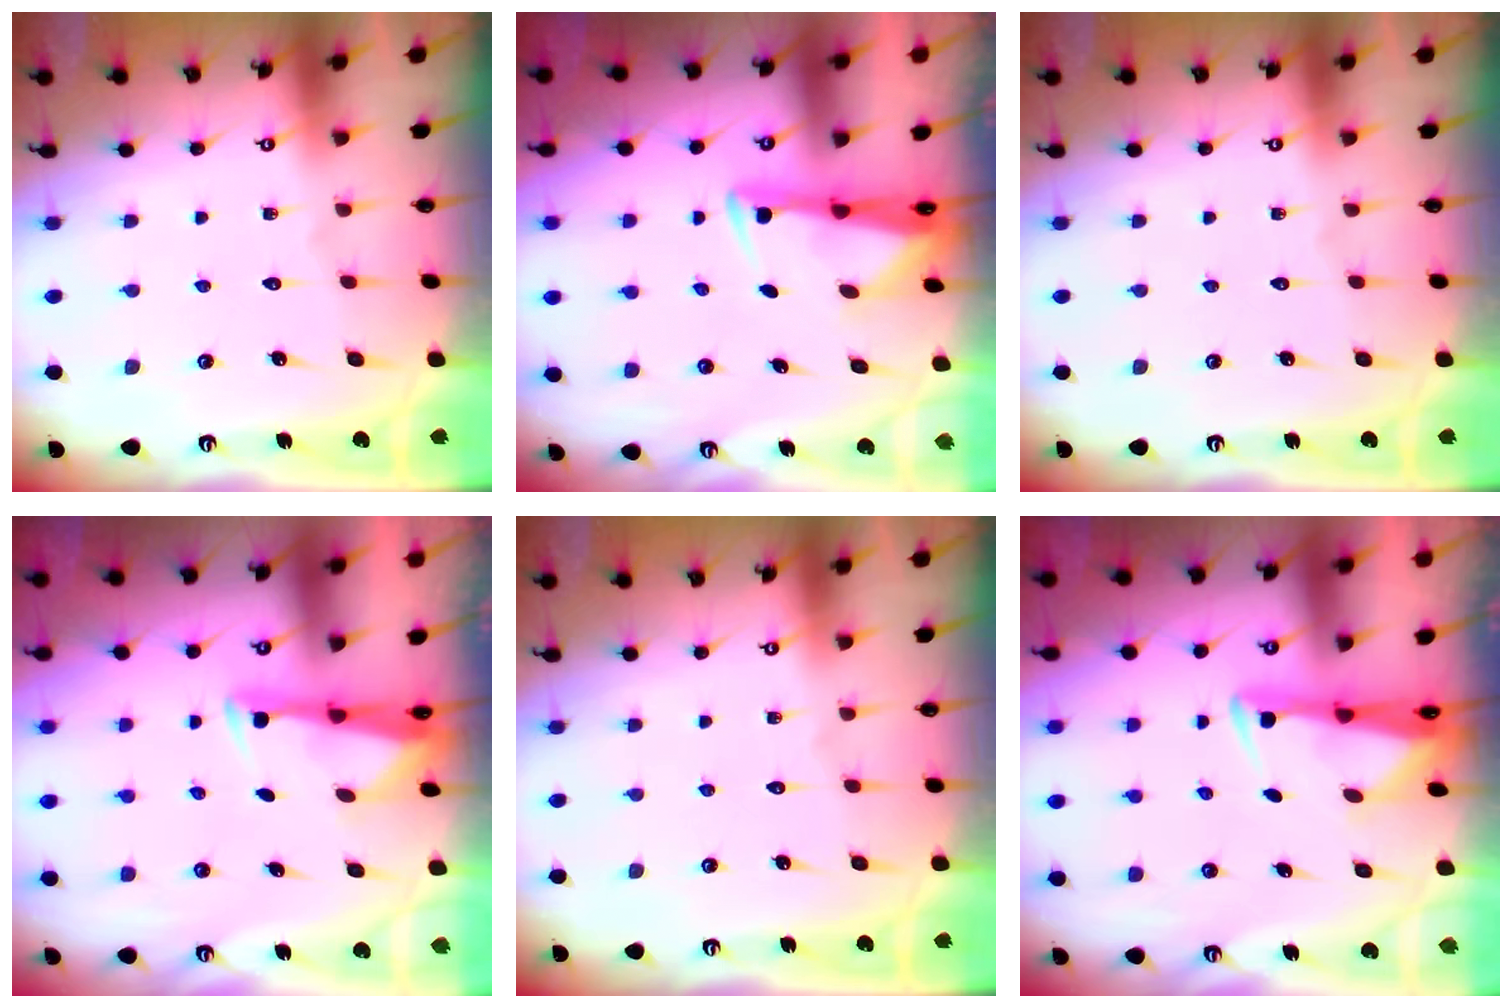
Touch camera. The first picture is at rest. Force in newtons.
{"total": 2.9, "press": 2.8, "slide": 0.9}
{"total": 0.0}
{"total": 2.9, "press": 2.8, "slide": 0.8}
{"total": 0.0}
{"total": 2.9, "press": 2.8, "slide": 0.9}